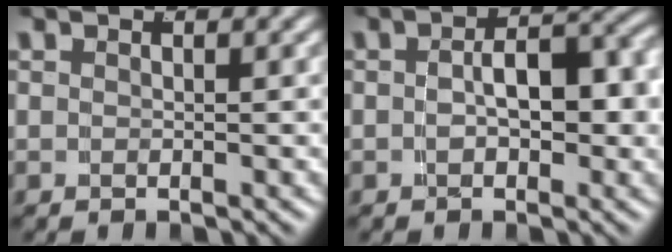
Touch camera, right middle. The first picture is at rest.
{"total": 3.6, "force": [-0.7, 1.6, 3.2], "torque": [-0.044, -0.006, -0.003]}